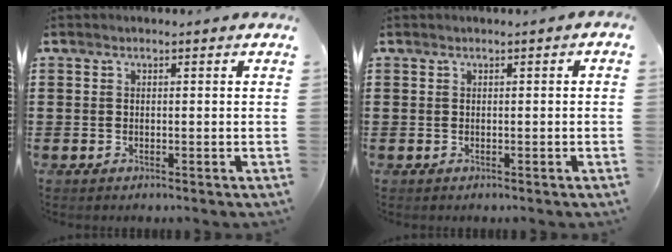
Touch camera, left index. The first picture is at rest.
{"total": 0.0}